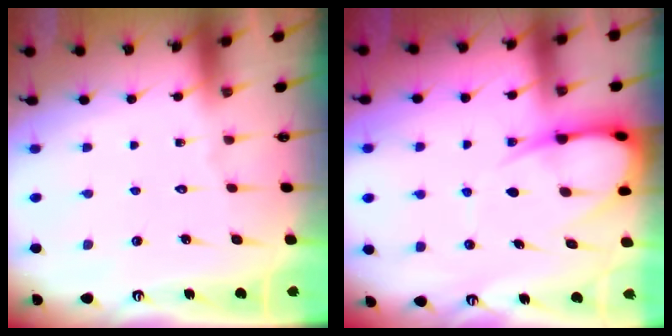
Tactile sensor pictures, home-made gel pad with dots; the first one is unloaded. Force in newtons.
{"total": 10.2, "press": 10.1, "slide": 1.2}